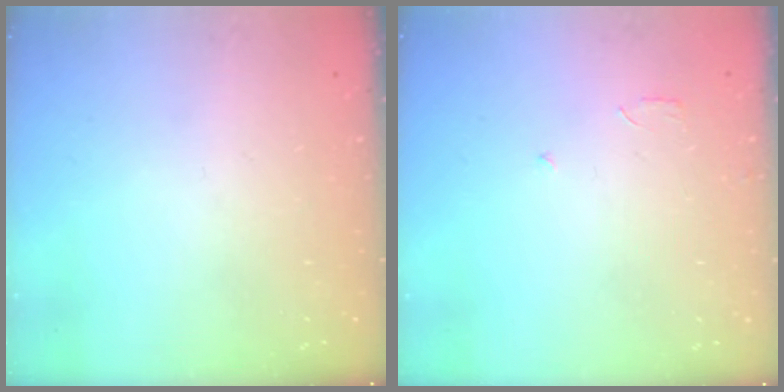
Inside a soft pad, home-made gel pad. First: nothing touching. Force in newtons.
{"total": 2.6, "press": 2.6, "slide": 0.2}